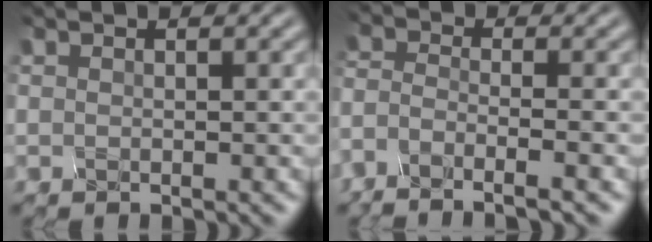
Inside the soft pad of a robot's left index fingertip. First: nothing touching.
{"total": 3.8, "force": [-3.4, 0.5, 1.4], "torque": [-0.009, -0.008, -0.061]}